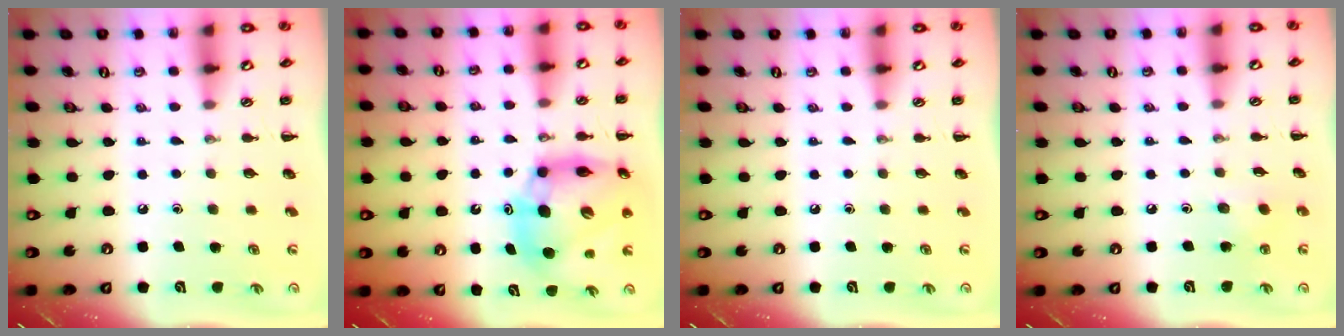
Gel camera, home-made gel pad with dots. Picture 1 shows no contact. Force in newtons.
{"total": 14.2, "press": 13.6, "slide": 4.2}
{"total": 0.0}
{"total": 3.8, "press": 3.6, "slide": 1.1}